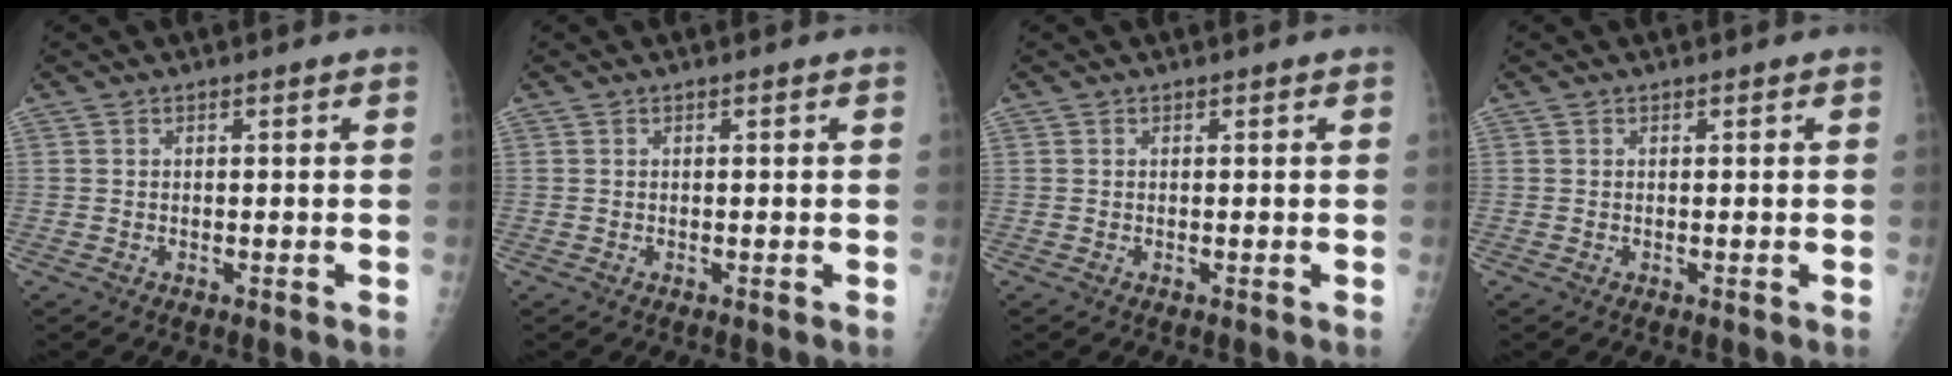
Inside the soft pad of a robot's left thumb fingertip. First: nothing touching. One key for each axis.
{"total": 0.0}
{"total": 0.0}
{"total": 0.0}